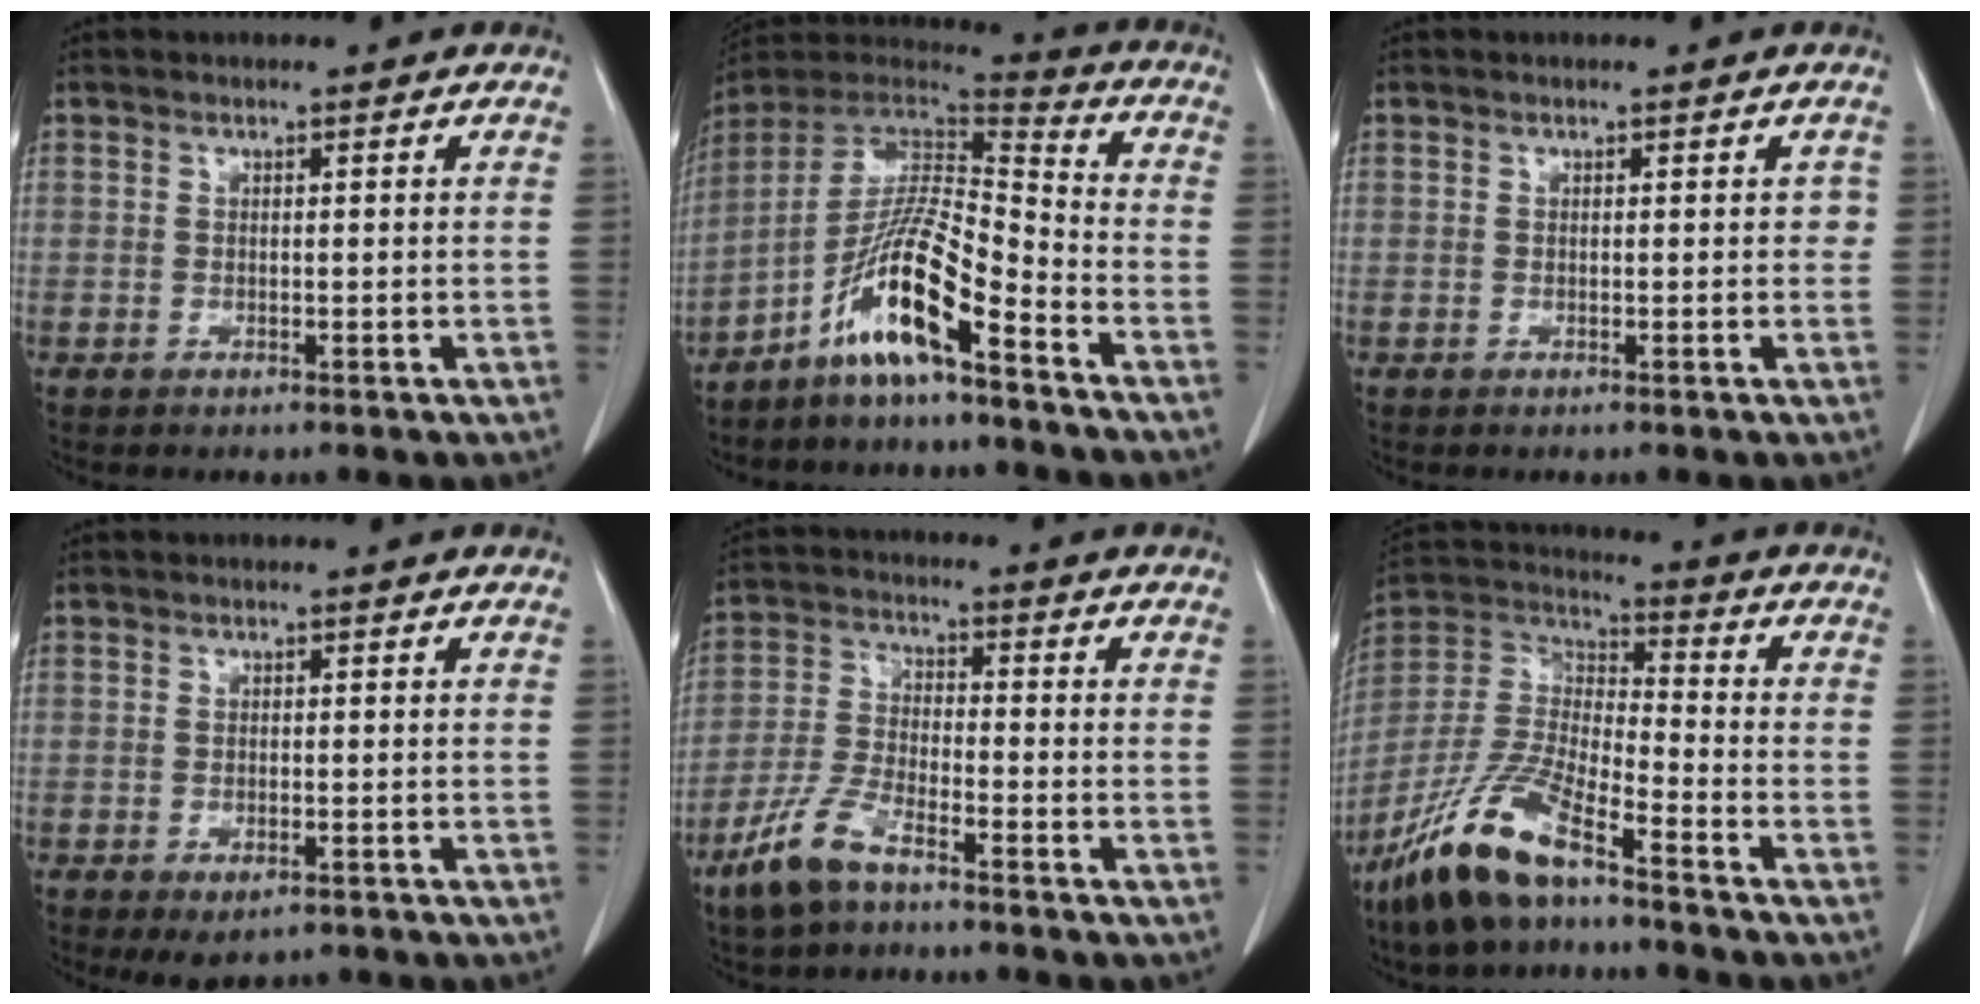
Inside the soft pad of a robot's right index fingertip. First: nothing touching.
{"total": 12.6, "force": [-7.4, 1.0, 10.1], "torque": [-0.195, 0.004, -0.141]}
{"total": 0.9, "force": [0.1, 0.8, 0.5], "torque": [0.003, 0.010, 0.000]}
{"total": 3.2, "force": [-1.9, 1.6, 2.0], "torque": [-0.025, -0.005, -0.015]}
{"total": 8.0, "force": [-5.6, 2.2, 5.2], "torque": [-0.120, -0.012, -0.115]}
{"total": 14.4, "force": [-10.0, 3.0, 10.0], "torque": [-0.216, -0.010, -0.191]}